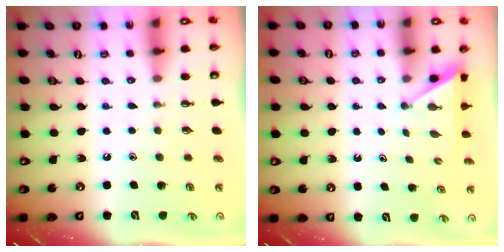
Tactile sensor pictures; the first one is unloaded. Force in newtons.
{"total": 2.9, "press": 2.9, "slide": 0.2}